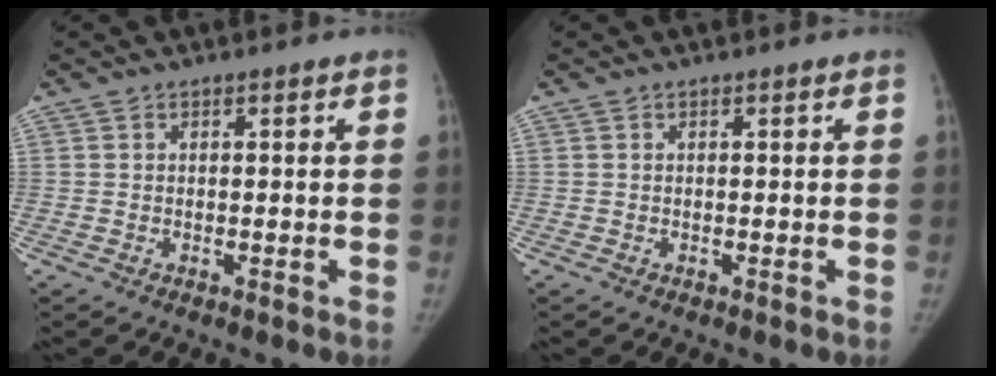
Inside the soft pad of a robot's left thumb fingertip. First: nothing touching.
{"total": 0.0}